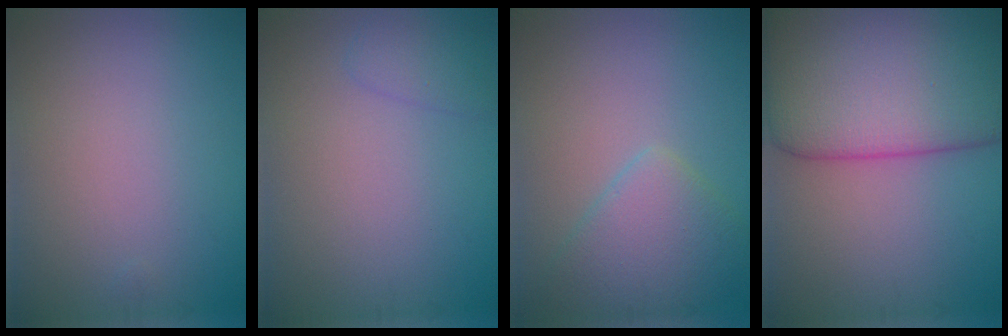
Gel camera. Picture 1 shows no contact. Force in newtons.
{"total": 1.3, "press": 1.3, "slide": 0.2}
{"total": 3.8, "press": 3.8, "slide": 0.3}
{"total": 12.3, "press": 12.3, "slide": 0.8}